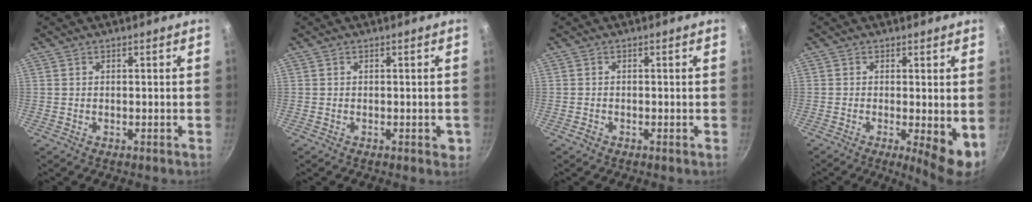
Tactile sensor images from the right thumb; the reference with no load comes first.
{"total": 1.8, "force": [-0.5, 1.0, 1.4], "torque": [-0.005, 0.001, -0.008]}
{"total": 0.6, "force": [-0.5, 0.3, 0.2], "torque": [-0.005, 0.004, -0.010]}
{"total": 6.7, "force": [-0.9, 1.6, 6.4], "torque": [-0.085, -0.012, -0.007]}